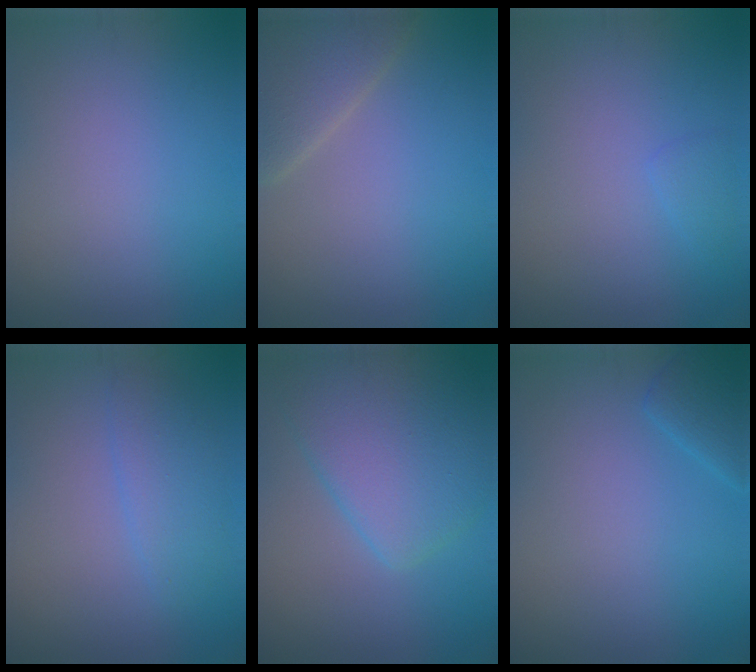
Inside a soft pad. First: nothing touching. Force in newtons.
{"total": 4.0, "press": 4.0, "slide": 0.3}
{"total": 0.9, "press": 0.9, "slide": 0.0}
{"total": 2.3, "press": 2.3, "slide": 0.0}
{"total": 7.0, "press": 7.0, "slide": 0.5}
{"total": 2.0, "press": 2.0, "slide": 0.1}